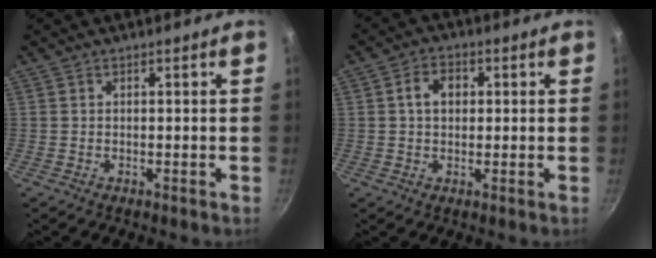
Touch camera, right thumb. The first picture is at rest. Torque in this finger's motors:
{"motor_torque": [-0.77, 0.76, 0.45, -0.20, 0.02]}